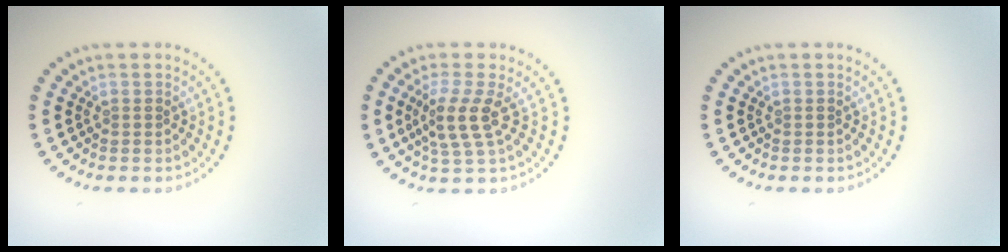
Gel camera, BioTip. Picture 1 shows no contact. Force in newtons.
{"total": 3.2, "press": 2.7, "slide": 1.7}
{"total": 0.0}